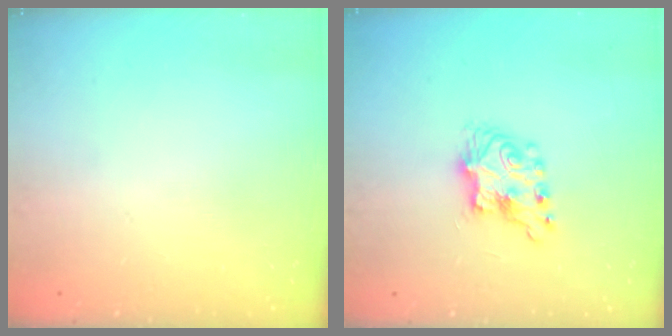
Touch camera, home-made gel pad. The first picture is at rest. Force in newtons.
{"total": 7.5, "press": 7.5, "slide": 0.4}